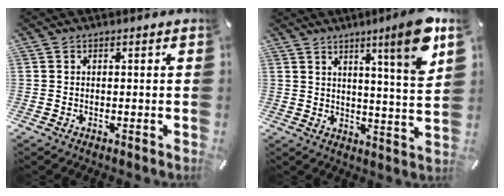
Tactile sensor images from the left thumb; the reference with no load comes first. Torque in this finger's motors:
{"motor_torque": [2.33, 2.27, 1.36, -1.39, 0.21]}